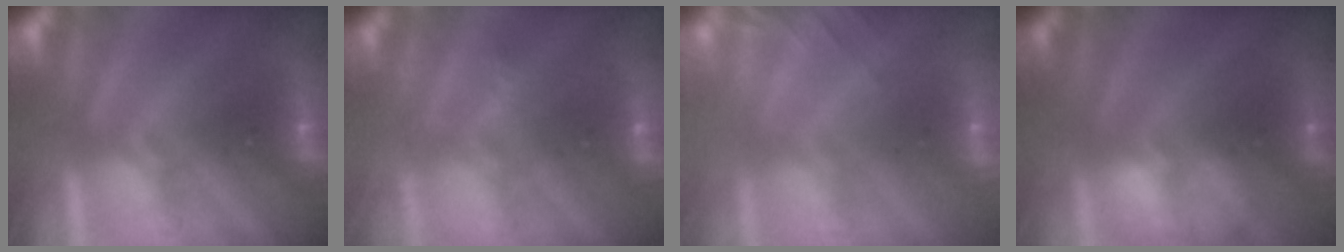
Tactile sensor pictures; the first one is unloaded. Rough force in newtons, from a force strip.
{"total": 2.3}
{"total": 5.7}
{"total": 2.4}